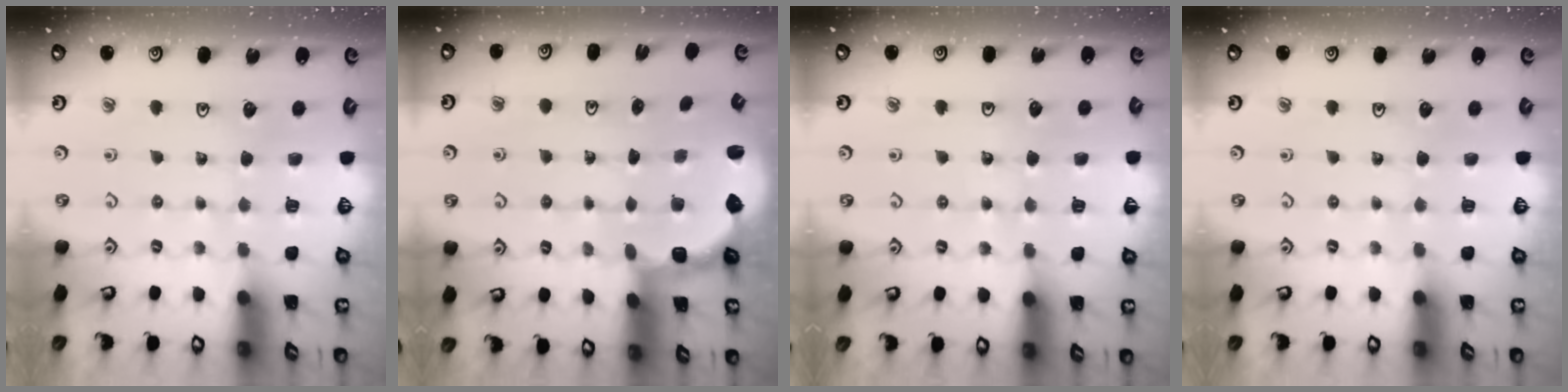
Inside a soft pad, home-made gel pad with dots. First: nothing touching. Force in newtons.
{"total": 2.8, "press": 2.1, "slide": 1.9}
{"total": 3.0, "press": 3.0, "slide": 0.2}
{"total": 0.0}